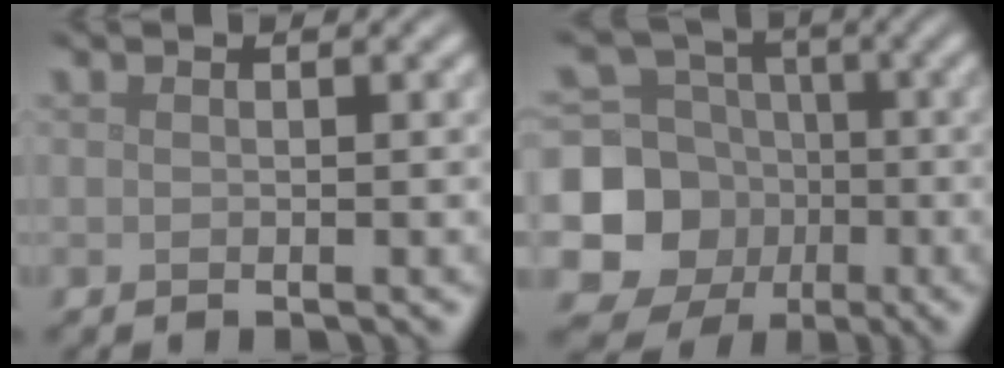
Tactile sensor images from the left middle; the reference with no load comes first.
{"total": 10.5, "force": [-2.4, 9.5, 3.6], "torque": [-0.097, -0.020, -0.058]}